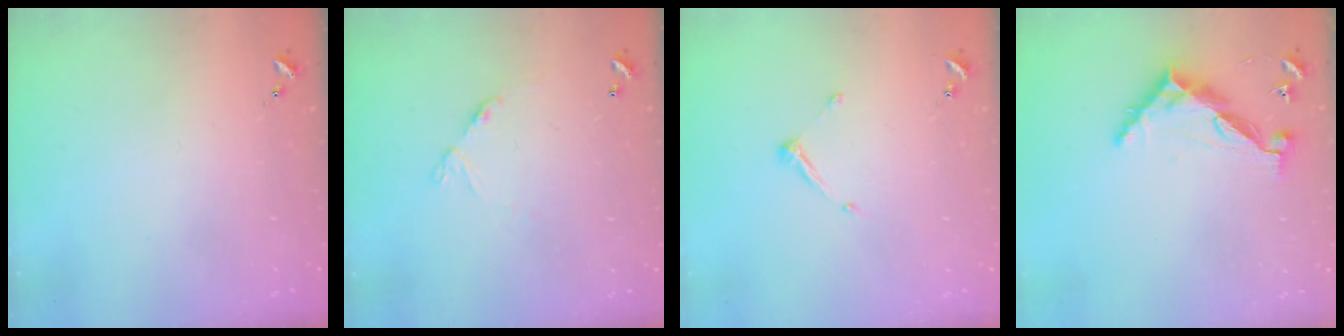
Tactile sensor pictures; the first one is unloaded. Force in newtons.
{"total": 6.8, "press": 6.8, "slide": 0.5}
{"total": 5.9, "press": 5.9, "slide": 0.6}
{"total": 9.0, "press": 9.0, "slide": 0.8}